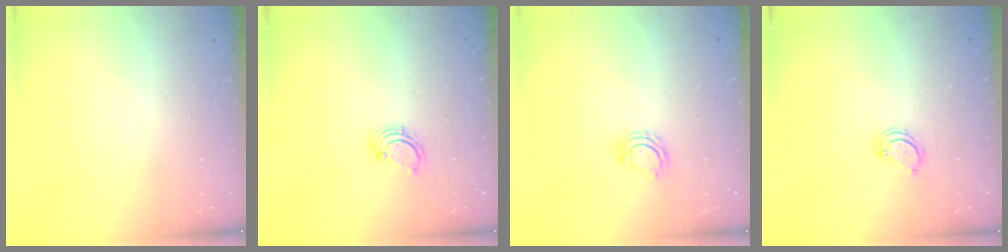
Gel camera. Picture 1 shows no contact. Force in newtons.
{"total": 1.6, "press": 1.6, "slide": 0.2}
{"total": 6.5, "press": 6.5, "slide": 0.4}
{"total": 3.0, "press": 3.0, "slide": 0.4}